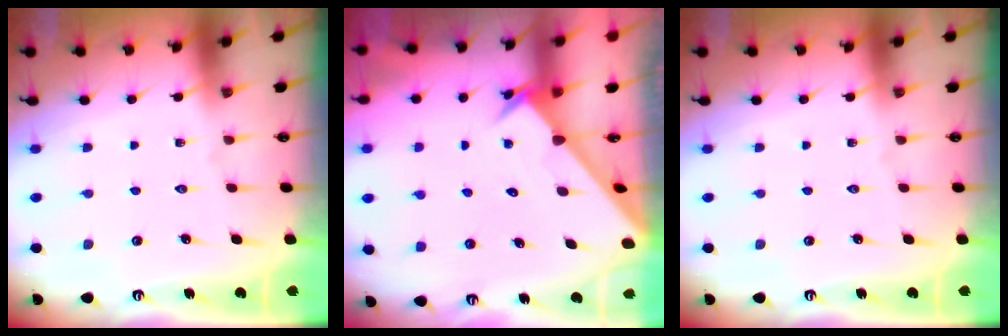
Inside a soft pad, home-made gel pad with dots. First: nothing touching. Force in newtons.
{"total": 2.7, "press": 2.6, "slide": 0.2}
{"total": 0.0}